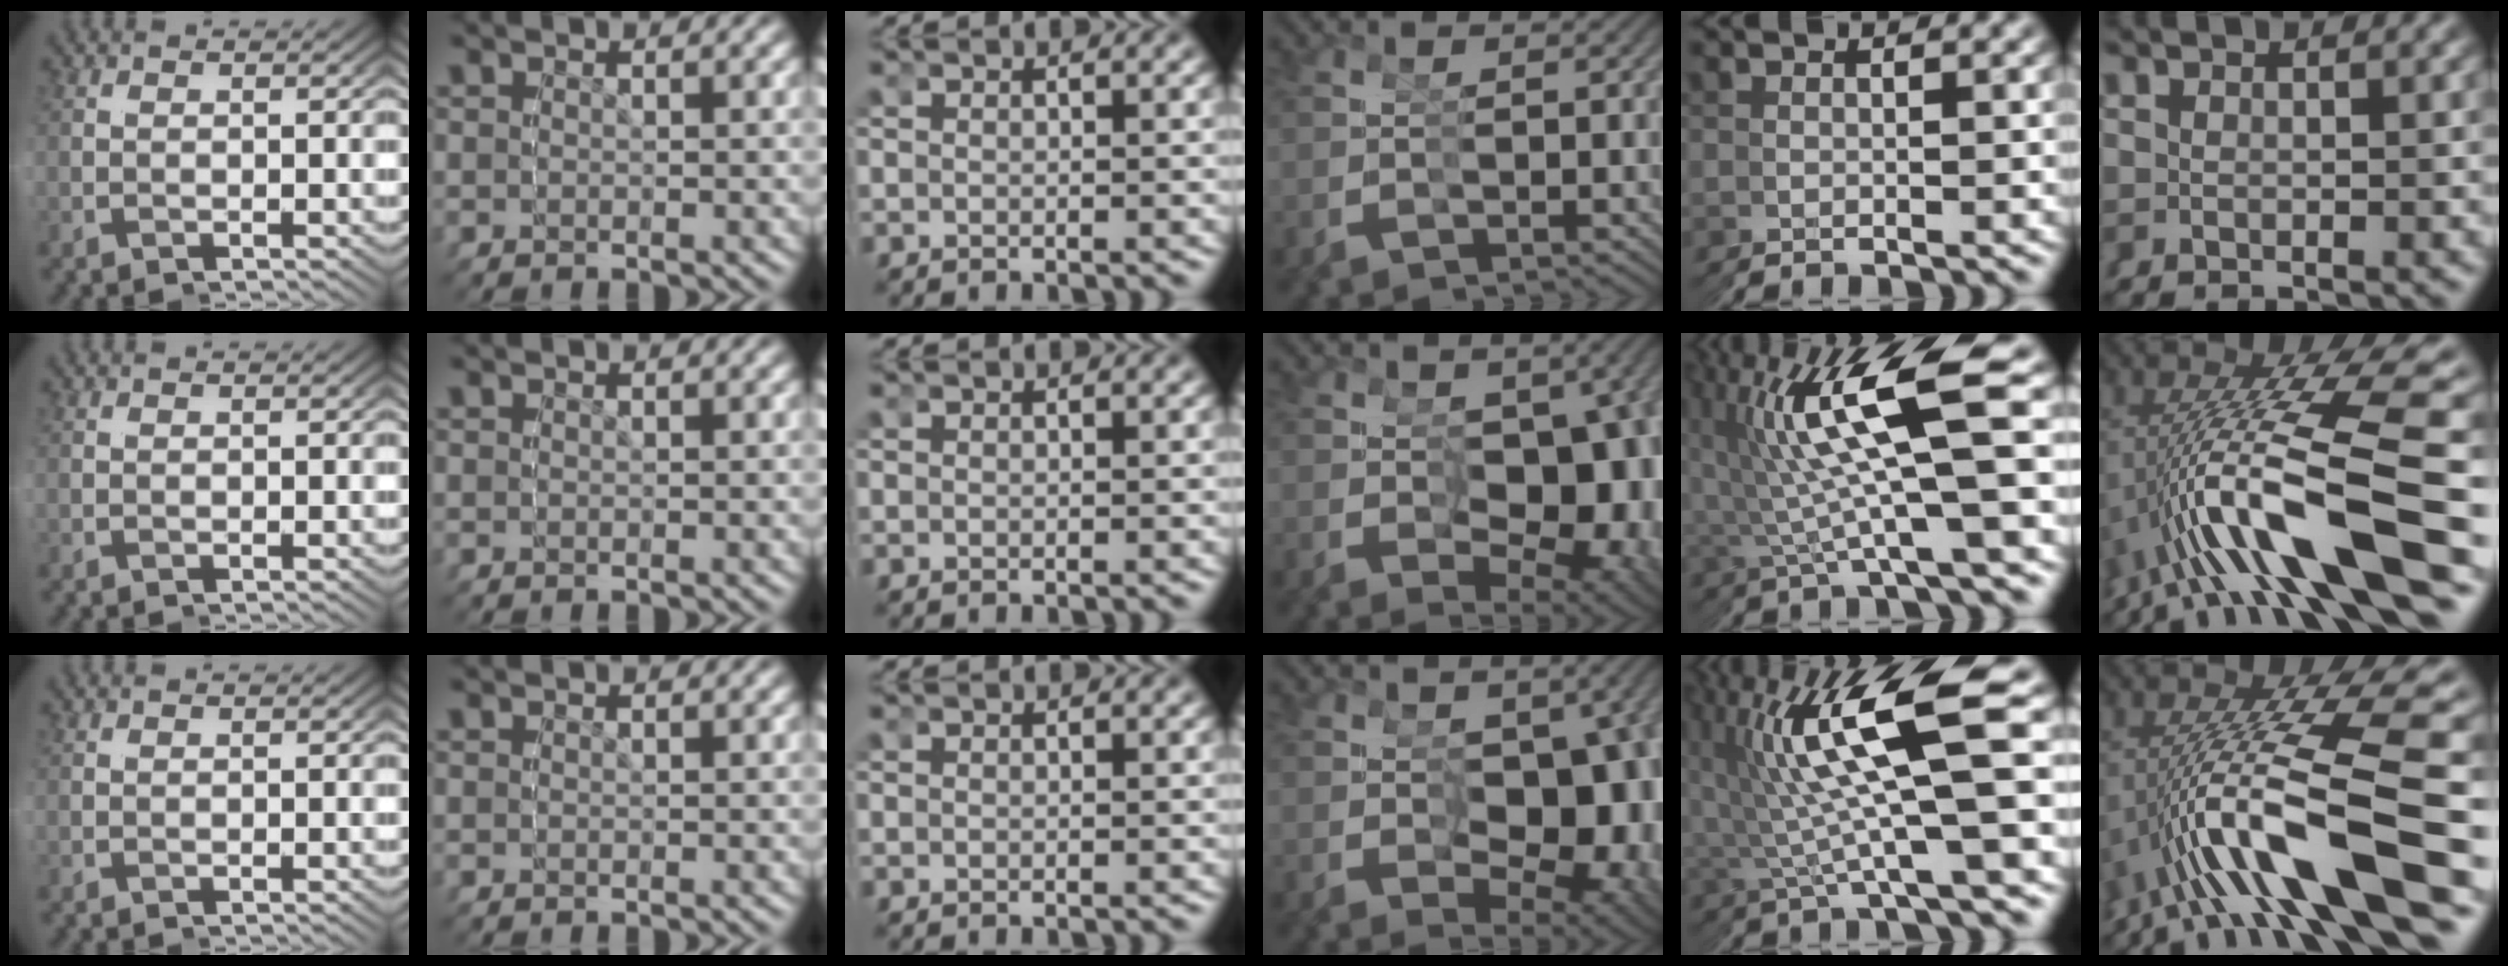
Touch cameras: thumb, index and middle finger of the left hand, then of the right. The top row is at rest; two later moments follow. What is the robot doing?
{"motion": "grasp_and_lifting", "object": "condiment"}